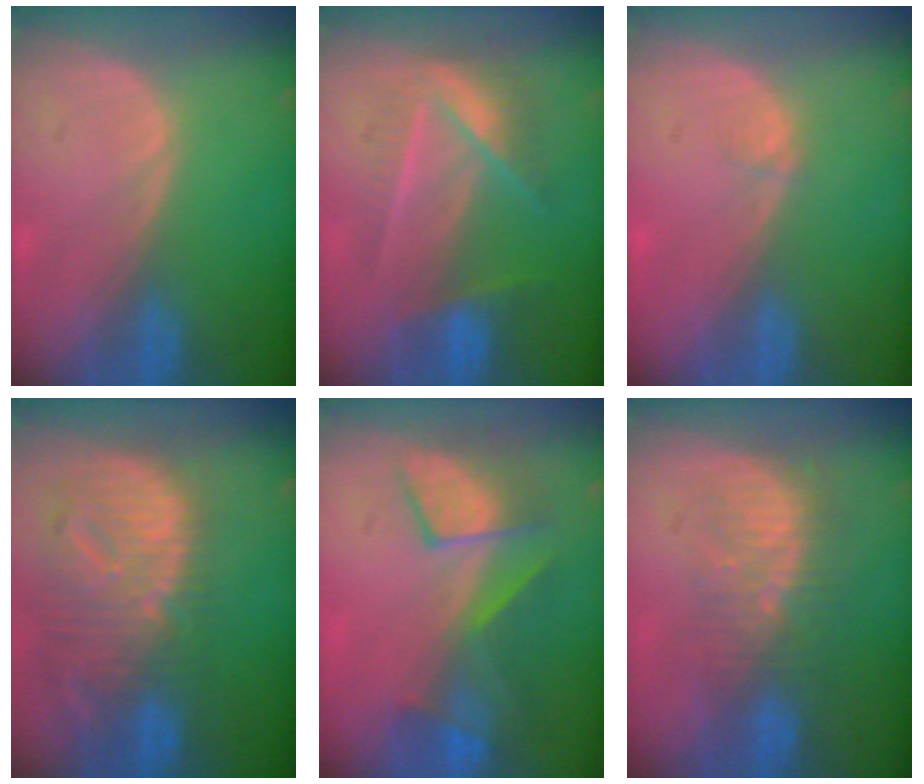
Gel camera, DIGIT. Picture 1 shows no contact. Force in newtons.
{"total": 7.1, "press": 6.8, "slide": 2.2}
{"total": 0.5, "press": 0.5, "slide": 0.2}
{"total": 12.5, "press": 10.9, "slide": 6.2}
{"total": 8.0, "press": 7.5, "slide": 2.7}
{"total": 7.9, "press": 7.5, "slide": 2.5}